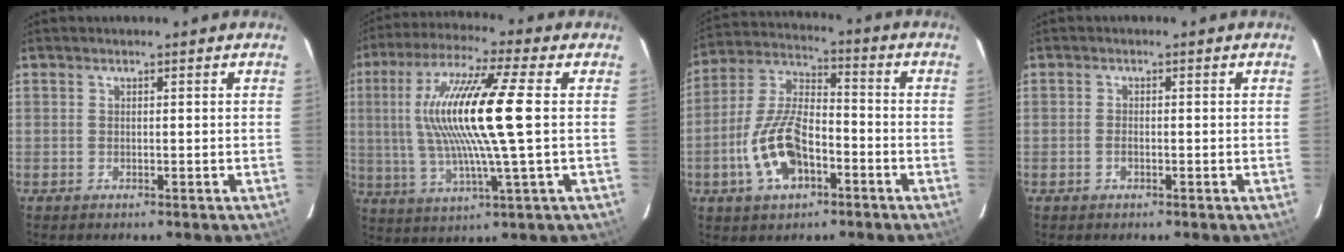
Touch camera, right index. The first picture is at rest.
{"total": 17.5, "force": [1.8, 1.2, 17.4], "torque": [-0.333, 0.005, 0.034]}
{"total": 13.8, "force": [-5.3, 7.0, 10.6], "torque": [-0.224, 0.011, -0.095]}
{"total": 1.3, "force": [-0.6, 0.7, 0.9], "torque": [-0.021, 0.001, -0.011]}